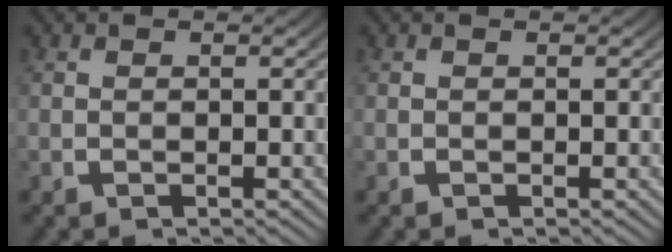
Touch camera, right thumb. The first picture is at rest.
{"total": 0.0}